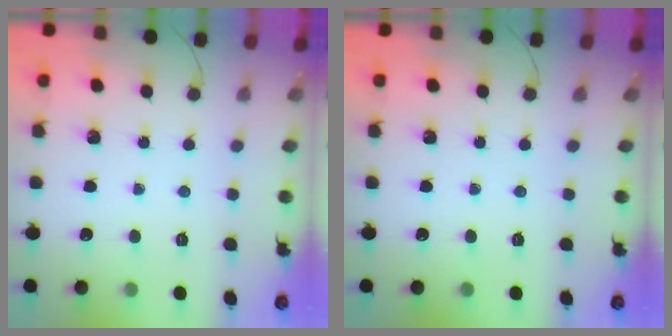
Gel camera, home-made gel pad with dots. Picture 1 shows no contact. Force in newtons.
{"total": 0.0}